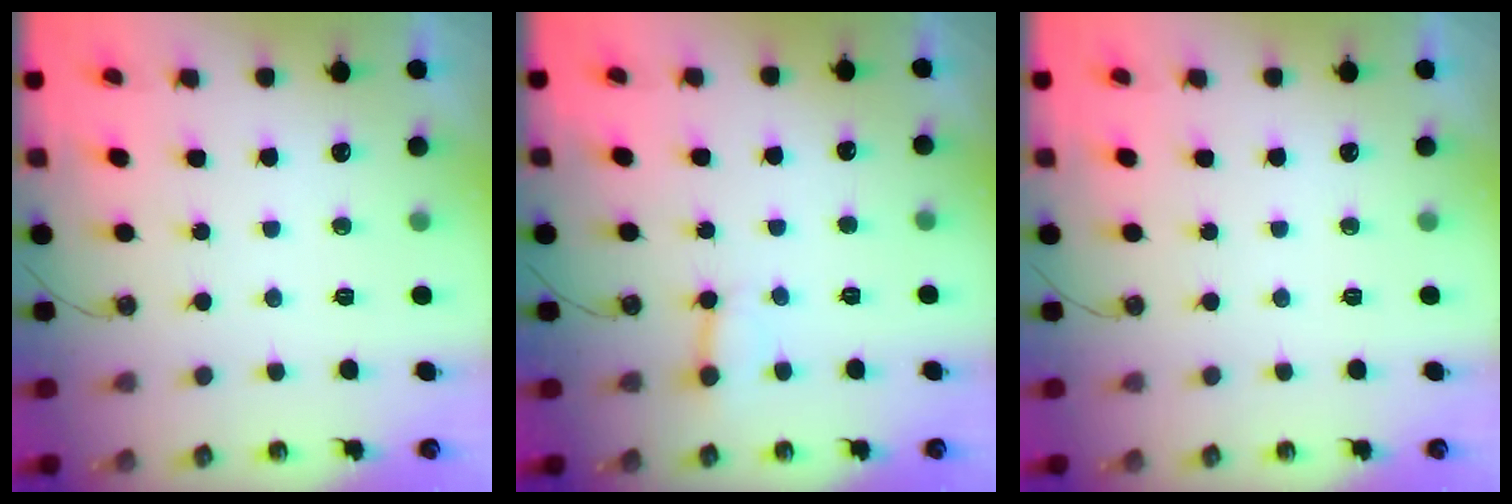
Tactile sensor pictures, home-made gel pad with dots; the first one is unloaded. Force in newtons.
{"total": 2.7, "press": 2.6, "slide": 0.6}
{"total": 0.0}